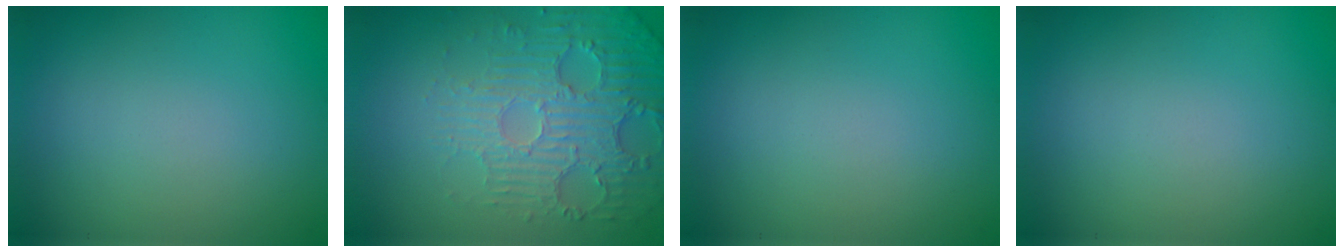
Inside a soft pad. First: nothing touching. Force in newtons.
{"total": 6.1, "press": 3.9, "slide": 4.6}
{"total": 0.0}
{"total": 0.0}